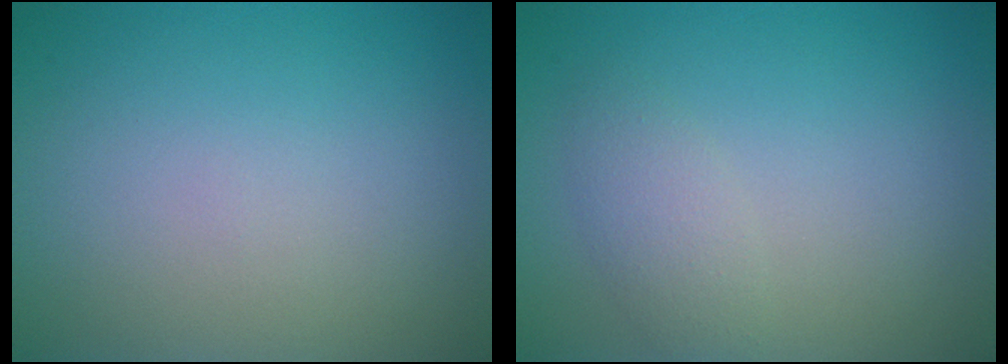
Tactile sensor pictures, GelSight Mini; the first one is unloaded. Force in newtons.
{"total": 2.0, "press": 2.0, "slide": 0.0}